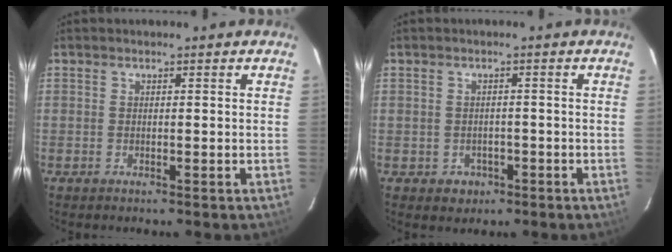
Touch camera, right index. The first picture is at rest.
{"total": 3.4, "force": [-1.1, 3.2, 0.4], "torque": [-0.014, 0.009, -0.007]}